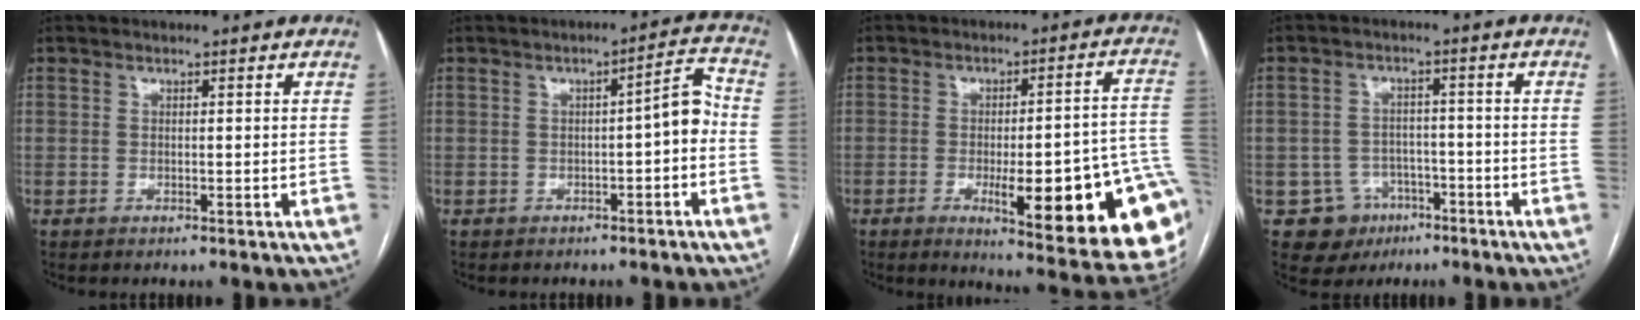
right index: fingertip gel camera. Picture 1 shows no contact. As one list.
[{"total": 4.9, "force": [-1.0, 1.0, 4.7], "torque": [-0.062, 0.024, -0.013]}, {"total": 22.4, "force": [-7.0, 4.0, 20.9], "torque": [-0.171, 0.007, -0.074]}, {"total": 6.8, "force": [-3.2, 5.9, 0.7], "torque": [-0.009, 0.011, -0.039]}]